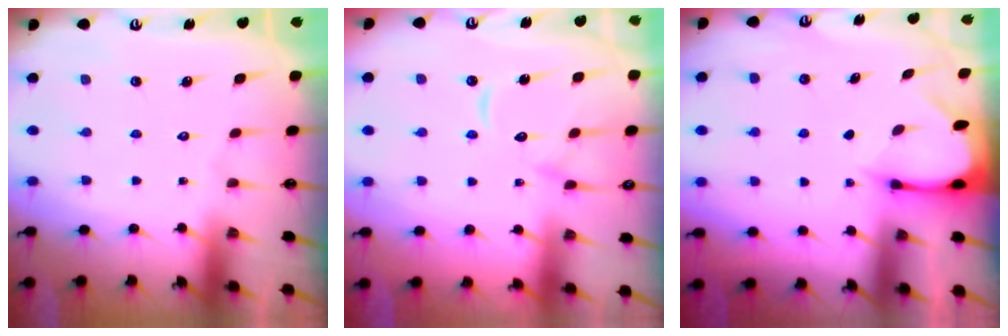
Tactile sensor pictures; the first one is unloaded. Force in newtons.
{"total": 10.7, "press": 10.7, "slide": 1.1}
{"total": 2.6, "press": 2.6, "slide": 0.3}